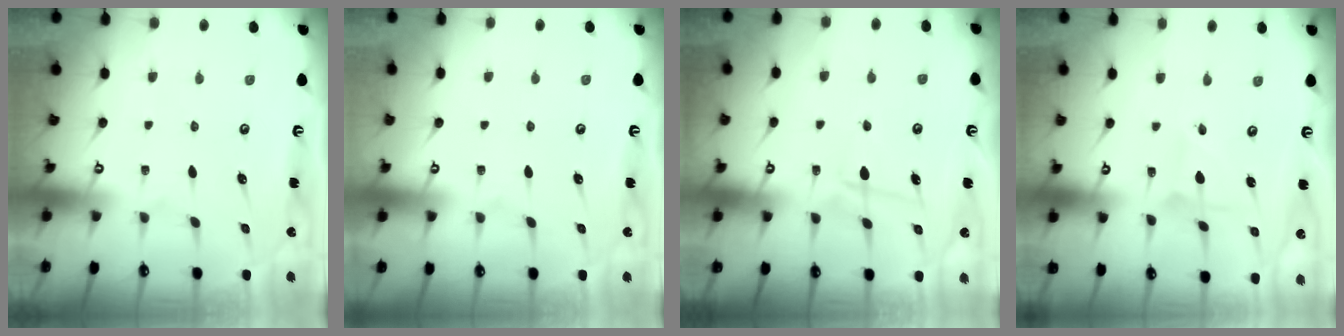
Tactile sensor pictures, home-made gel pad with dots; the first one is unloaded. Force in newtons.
{"total": 0.0}
{"total": 5.6, "press": 5.5, "slide": 0.7}
{"total": 2.0, "press": 2.0, "slide": 0.2}